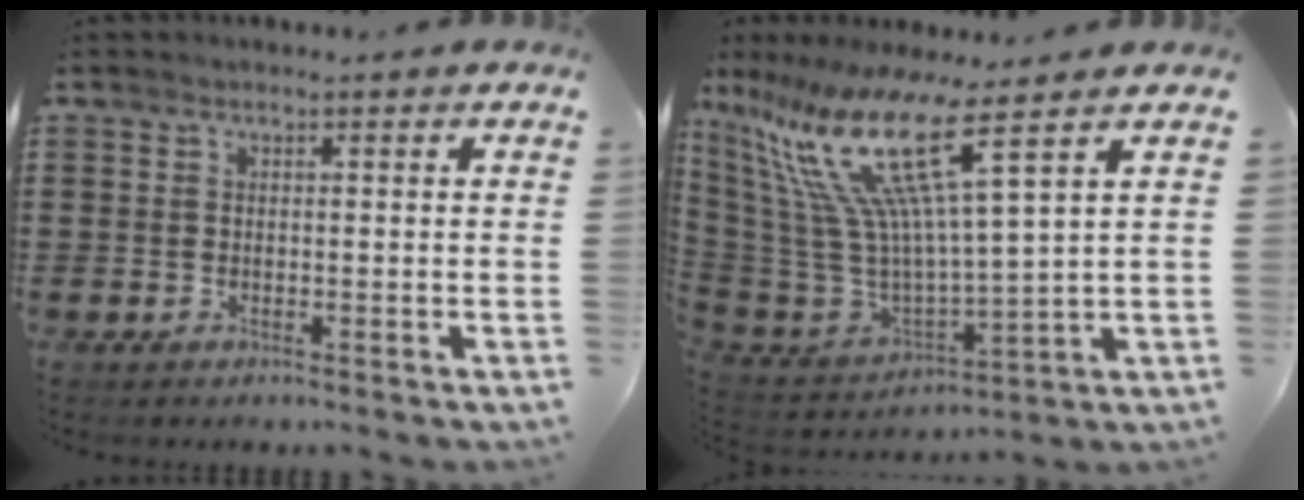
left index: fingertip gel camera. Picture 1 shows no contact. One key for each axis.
{"total": 15.6, "fx": 8.8, "fy": 2.5, "fz": 12.7, "tx": -0.300, "ty": -0.067, "tz": 0.134}